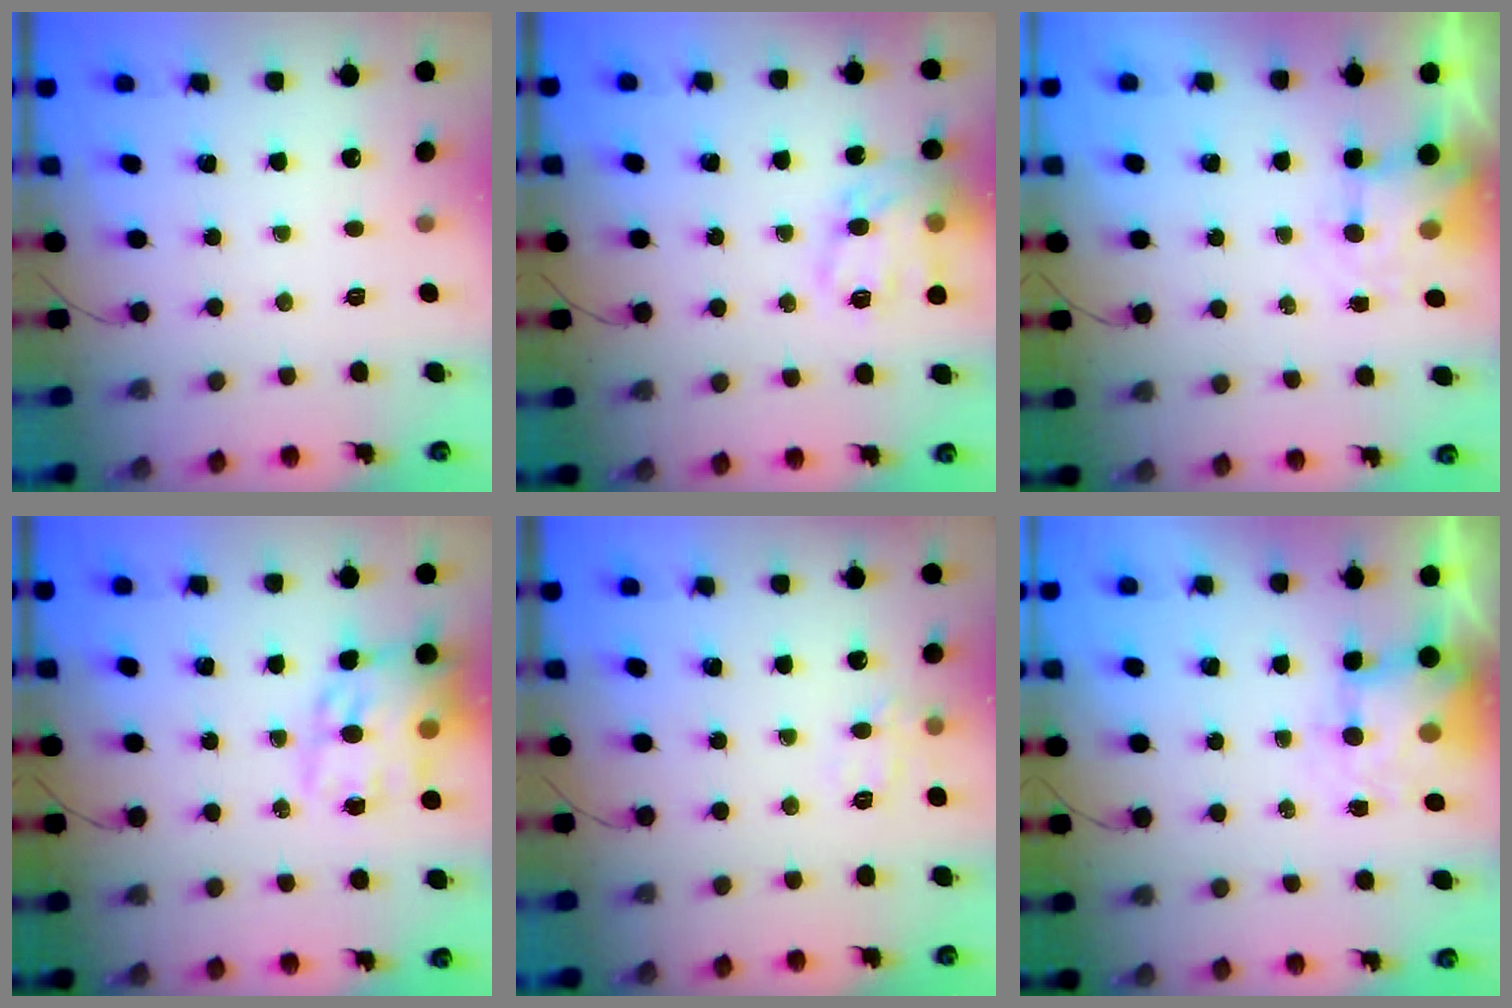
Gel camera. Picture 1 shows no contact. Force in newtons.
{"total": 14.4, "press": 14.3, "slide": 1.6}
{"total": 5.1, "press": 5.1, "slide": 0.6}
{"total": 16.6, "press": 16.1, "slide": 4.2}
{"total": 6.8, "press": 6.7, "slide": 1.0}
{"total": 7.1, "press": 6.9, "slide": 1.4}